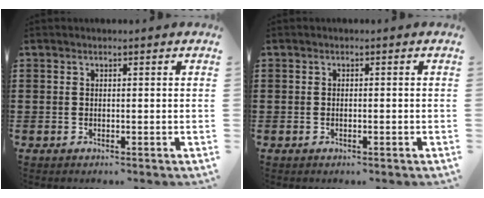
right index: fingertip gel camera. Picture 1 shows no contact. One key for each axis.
{"total": 0.5, "fx": -0.2, "fy": 0.1, "fz": 0.5, "tx": -0.010, "ty": -0.004, "tz": -0.002}